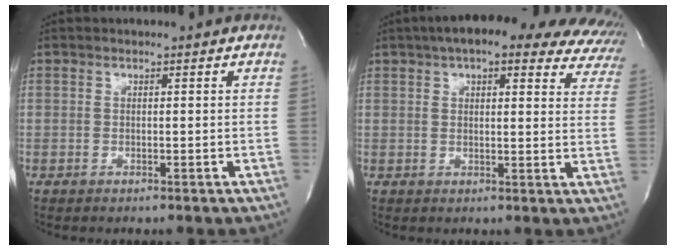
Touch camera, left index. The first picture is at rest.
{"total": 24.2, "force": [19.6, 6.3, 12.7], "torque": [-0.171, 0.001, 0.210]}